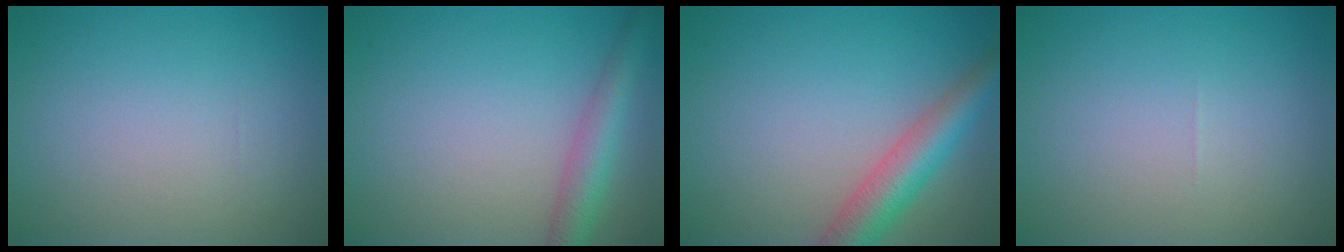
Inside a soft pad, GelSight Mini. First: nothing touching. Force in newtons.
{"total": 3.5, "press": 3.5, "slide": 0.2}
{"total": 4.9, "press": 4.9, "slide": 0.3}
{"total": 0.0}